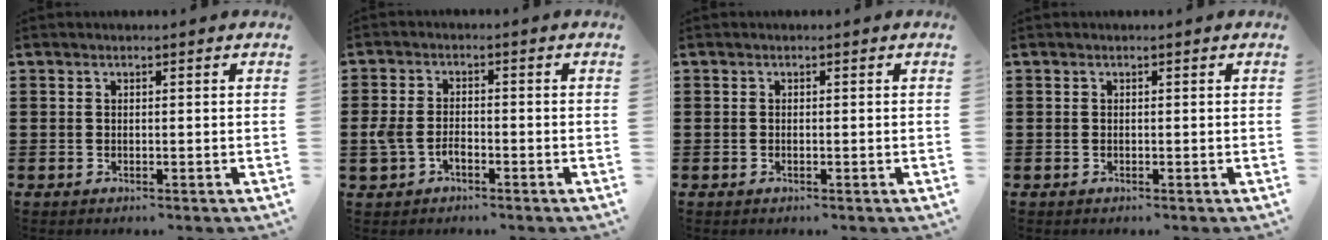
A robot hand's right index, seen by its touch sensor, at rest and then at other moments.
{"total": 3.2, "force": [-1.4, 1.9, 2.2], "torque": [-0.055, -0.004, -0.029]}
{"total": 0.0}
{"total": 0.0}